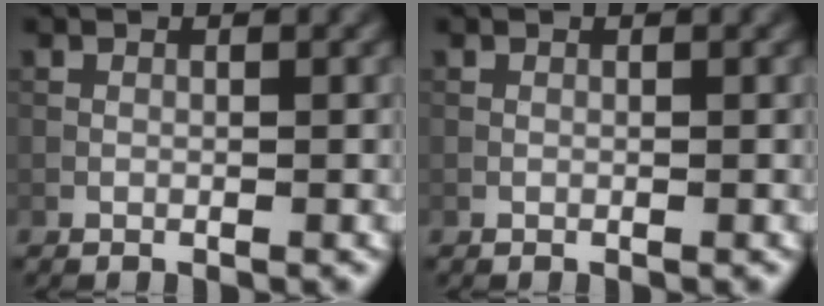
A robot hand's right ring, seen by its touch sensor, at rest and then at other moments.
{"total": 0.0}